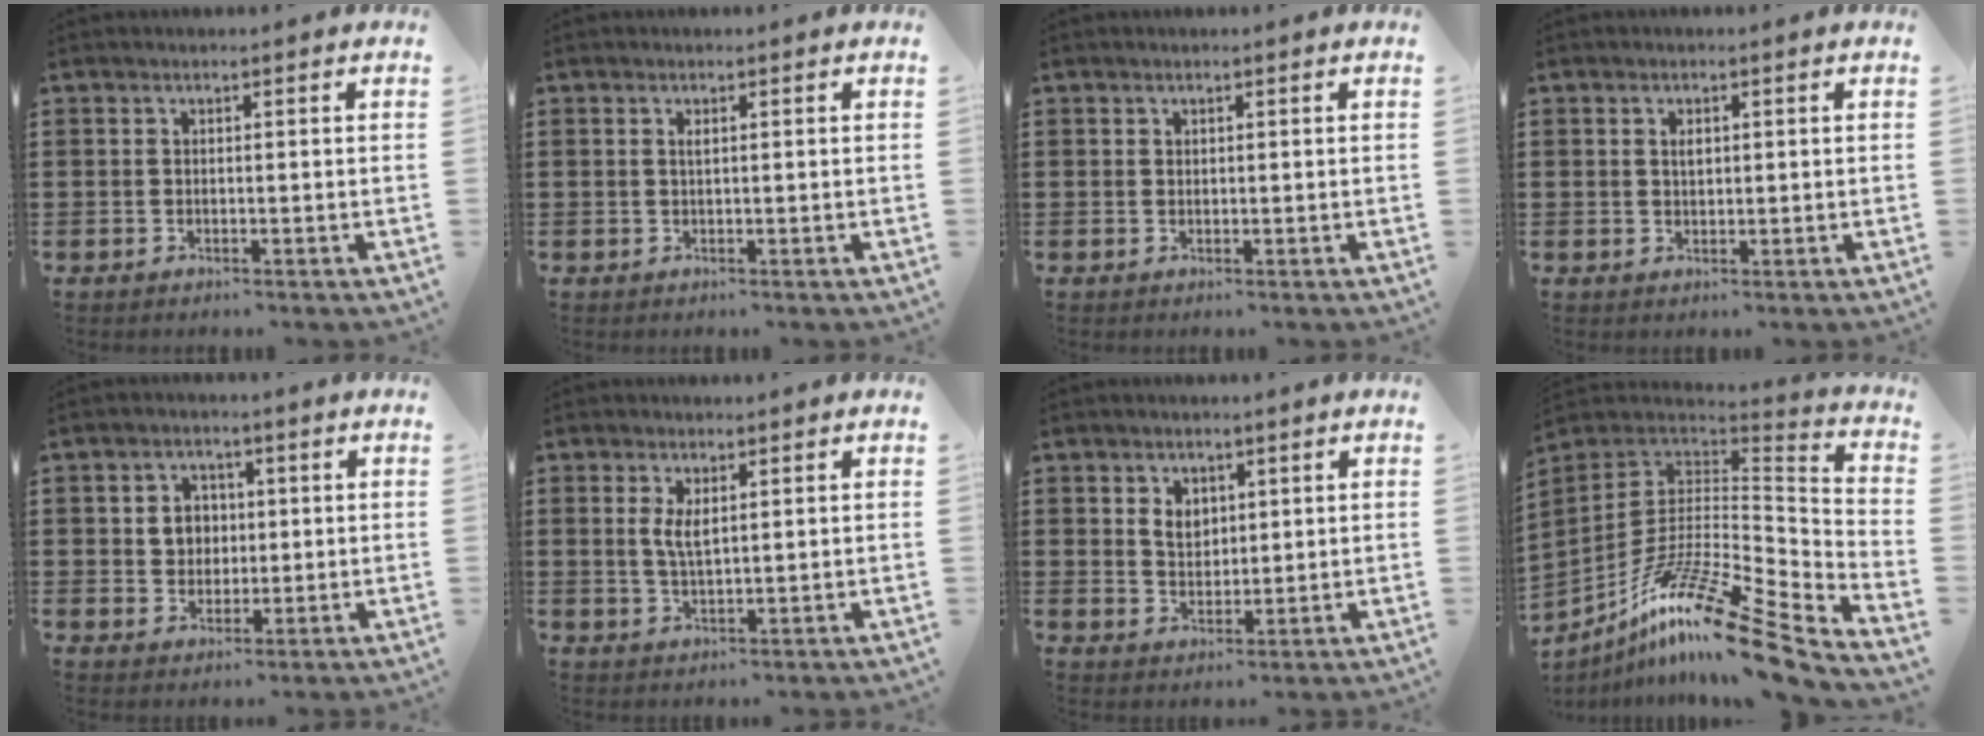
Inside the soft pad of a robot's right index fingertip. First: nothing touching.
{"total": 0.8, "force": [0.2, 0.1, 0.7], "torque": [-0.015, 0.000, 0.004]}
{"total": 0.5, "force": [0.3, 0.4, 0.1], "torque": [-0.003, 0.002, 0.007]}
{"total": 1.4, "force": [0.4, 0.7, 1.1], "torque": [-0.023, 0.006, 0.007]}
{"total": 4.3, "force": [0.6, 3.8, 1.9], "torque": [-0.043, 0.010, 0.005]}
{"total": 3.3, "force": [1.0, 1.2, 2.9], "torque": [-0.060, 0.003, 0.016]}
{"total": 3.5, "force": [1.5, 2.6, 1.7], "torque": [-0.043, 0.009, 0.027]}
{"total": 16.7, "force": [-10.9, 2.5, 12.5], "torque": [-0.238, 0.018, -0.200]}